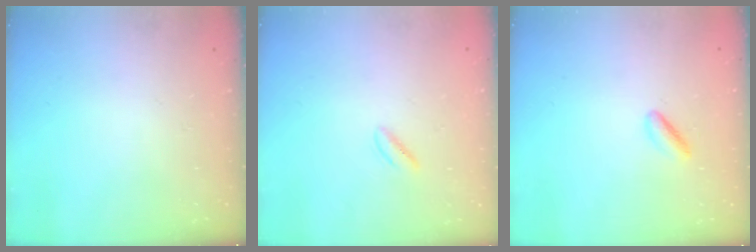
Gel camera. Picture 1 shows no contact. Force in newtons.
{"total": 1.5, "press": 1.3, "slide": 0.8}
{"total": 2.8, "press": 2.7, "slide": 0.8}